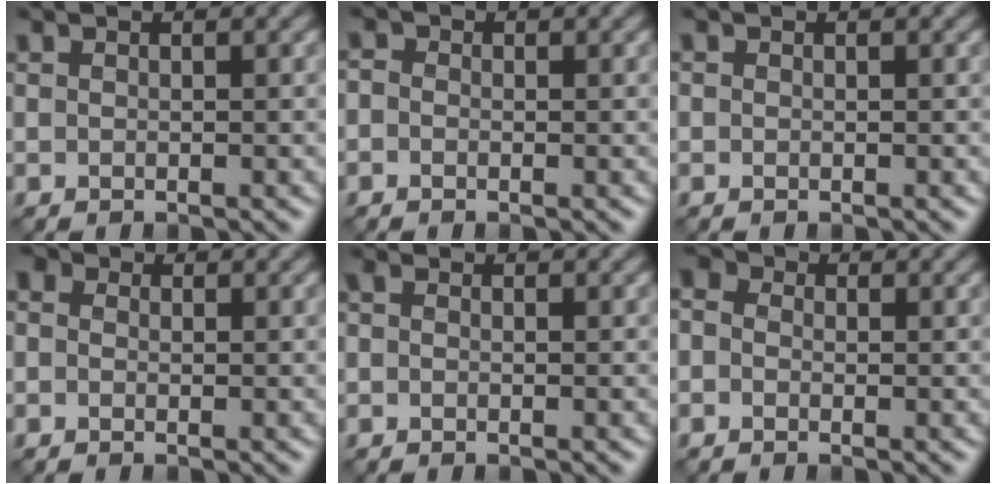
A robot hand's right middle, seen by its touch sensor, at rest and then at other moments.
{"total": 1.0, "force": [-0.2, 0.8, 0.4], "torque": [-0.011, -0.001, -0.013]}
{"total": 0.0}
{"total": 3.0, "force": [0.9, 2.4, 1.6], "torque": [-0.017, 0.015, -0.022]}
{"total": 0.7, "force": [-0.1, 0.5, 0.4], "torque": [-0.009, -0.003, -0.005]}
{"total": 3.0, "force": [0.3, 2.5, 1.6], "torque": [-0.024, 0.012, -0.027]}